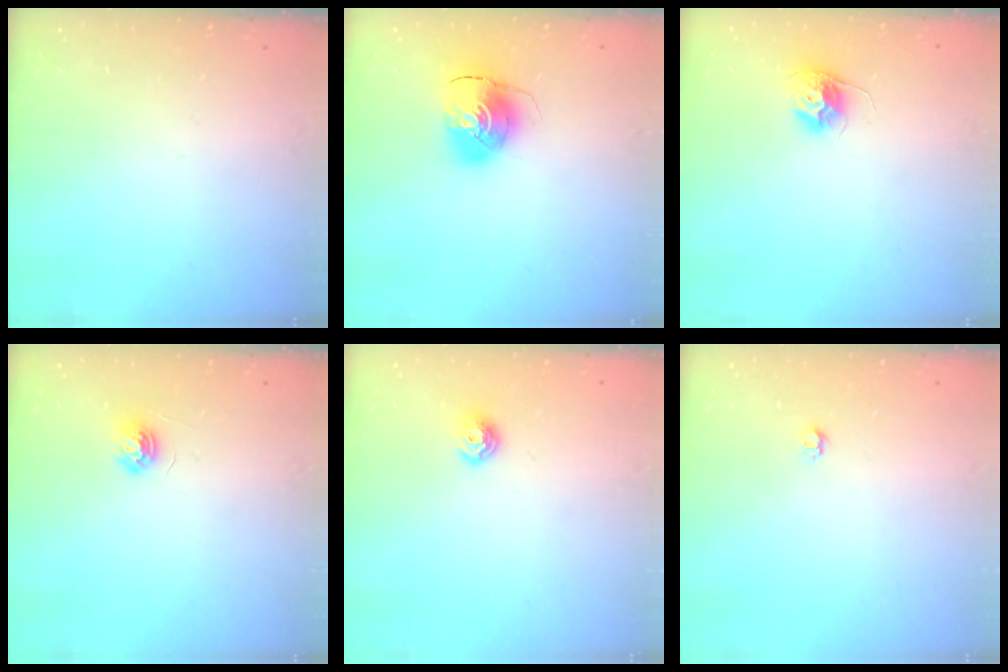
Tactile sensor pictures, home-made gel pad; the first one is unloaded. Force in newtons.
{"total": 10.1, "press": 10.1, "slide": 0.7}
{"total": 10.1, "press": 10.1, "slide": 0.7}
{"total": 5.3, "press": 5.3, "slide": 0.6}
{"total": 8.0, "press": 8.0, "slide": 1.0}
{"total": 4.0, "press": 3.9, "slide": 0.7}